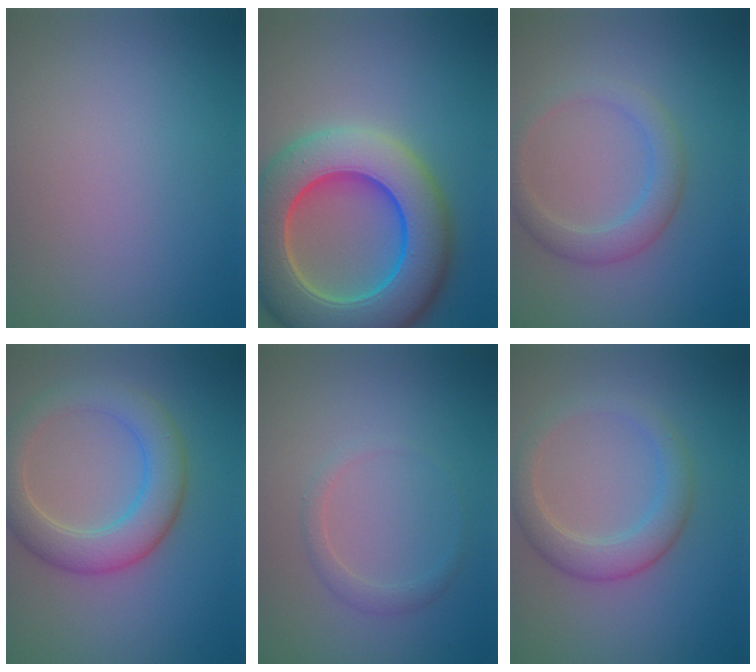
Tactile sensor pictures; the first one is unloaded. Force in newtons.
{"total": 12.8, "press": 12.8, "slide": 0.6}
{"total": 2.9, "press": 2.9, "slide": 0.2}
{"total": 5.7, "press": 5.7, "slide": 0.6}
{"total": 1.3, "press": 1.3, "slide": 0.1}
{"total": 3.6, "press": 3.6, "slide": 0.2}